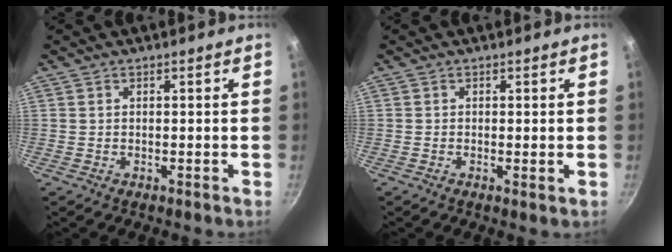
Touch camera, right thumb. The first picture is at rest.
{"total": 0.7, "force": [0.0, 0.2, 0.7], "torque": [-0.012, -0.006, -0.003]}